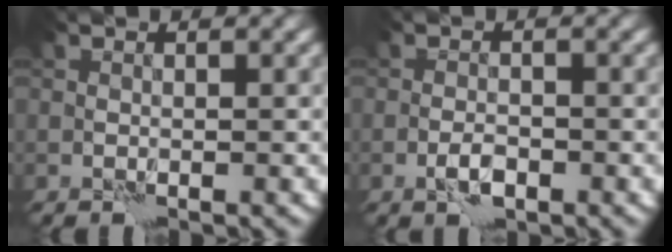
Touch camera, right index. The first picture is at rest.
{"total": 1.5, "force": [-0.8, 0.6, 1.1], "torque": [-0.020, 0.000, -0.017]}